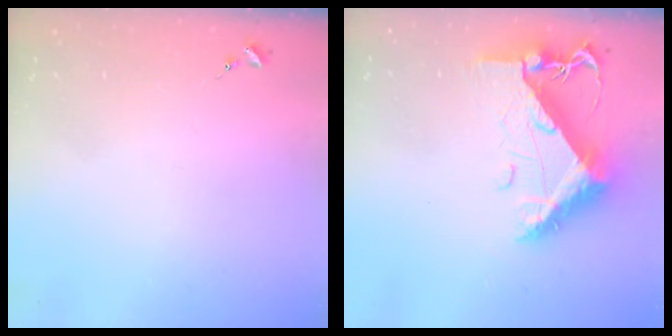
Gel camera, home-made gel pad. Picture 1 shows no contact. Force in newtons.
{"total": 11.3, "press": 11.3, "slide": 1.2}